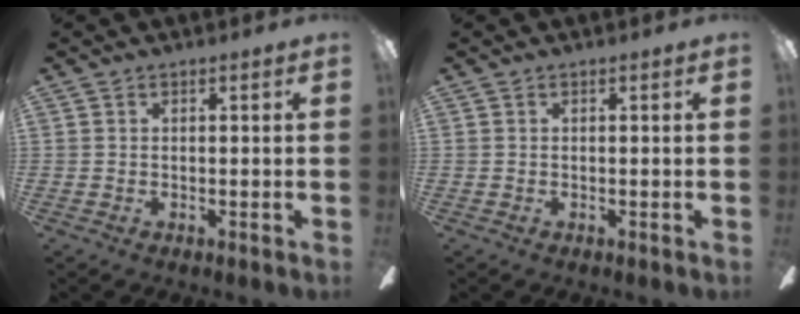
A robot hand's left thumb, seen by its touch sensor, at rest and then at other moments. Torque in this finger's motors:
{"motor_torque": [-0.08, 0.08, 0.01, 0.01, 0.00]}